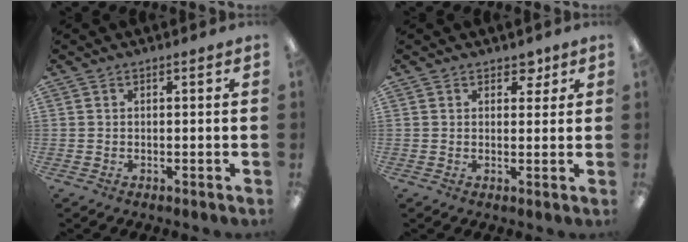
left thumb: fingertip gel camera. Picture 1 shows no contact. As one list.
[{"total": 3.6, "force": [2.6, 2.1, 1.4], "torque": [-0.001, -0.011, 0.040]}]